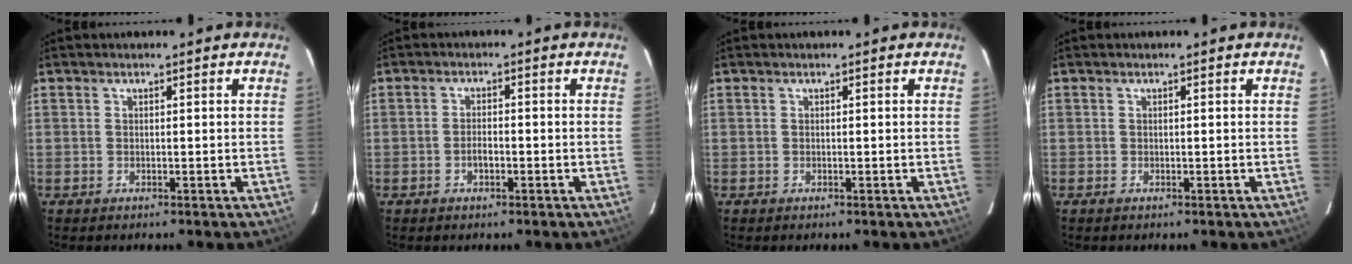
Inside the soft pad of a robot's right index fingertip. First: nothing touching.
{"total": 2.3, "force": [-1.0, 1.0, 1.8], "torque": [-0.036, 0.004, -0.020]}
{"total": 0.0}
{"total": 0.0}